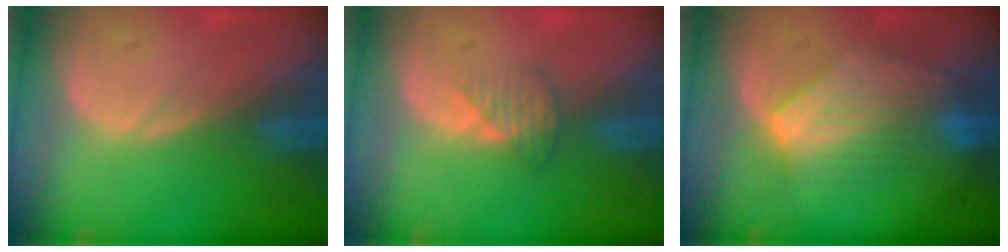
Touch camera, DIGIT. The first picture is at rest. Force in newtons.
{"total": 2.5, "press": 2.5, "slide": 0.2}
{"total": 6.9, "press": 6.9, "slide": 0.2}